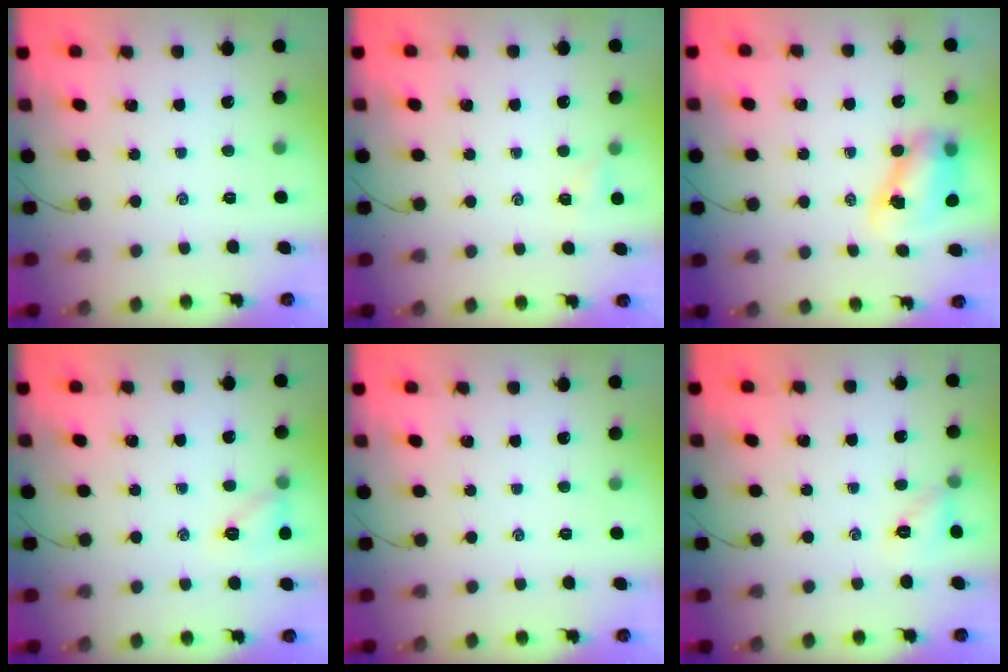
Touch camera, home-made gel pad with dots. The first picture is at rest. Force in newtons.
{"total": 1.7, "press": 1.7, "slide": 0.5}
{"total": 8.4, "press": 8.3, "slide": 1.7}
{"total": 7.8, "press": 7.7, "slide": 1.1}
{"total": 0.0}
{"total": 6.3, "press": 6.2, "slide": 0.7}